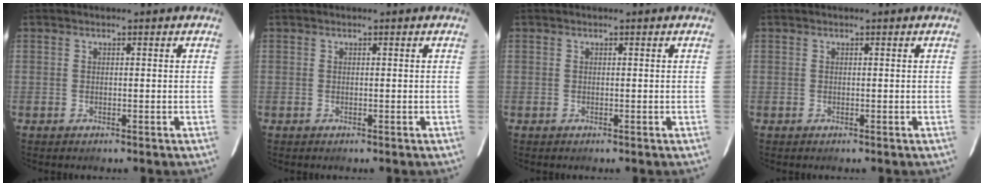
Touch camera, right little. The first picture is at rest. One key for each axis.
{"total": 0.0}
{"total": 0.0}
{"total": 0.0}